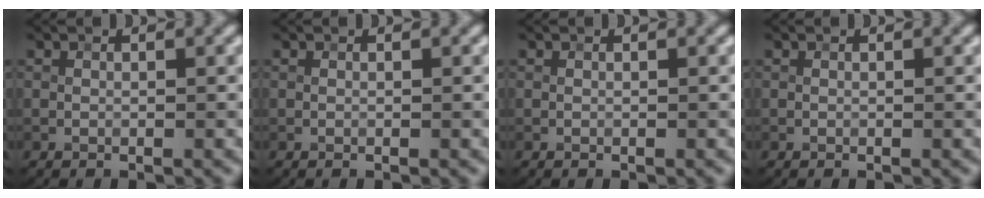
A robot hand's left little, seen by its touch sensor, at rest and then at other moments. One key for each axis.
{"total": 0.0}
{"total": 0.0}
{"total": 0.0}